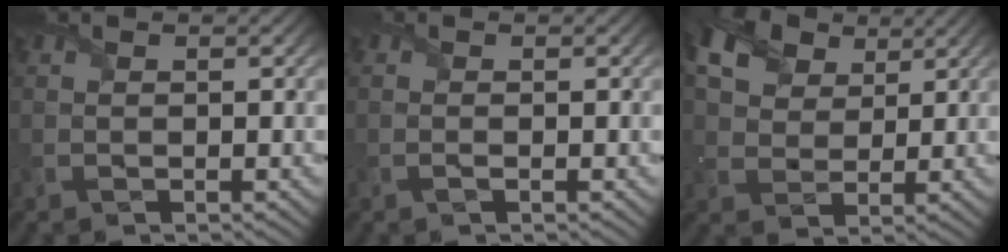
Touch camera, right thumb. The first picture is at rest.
{"total": 0.7, "force": [-0.3, 0.4, 0.5], "torque": [-0.010, -0.001, -0.006]}
{"total": 9.4, "force": [5.1, 6.2, 4.8], "torque": [-0.124, 0.018, 0.083]}